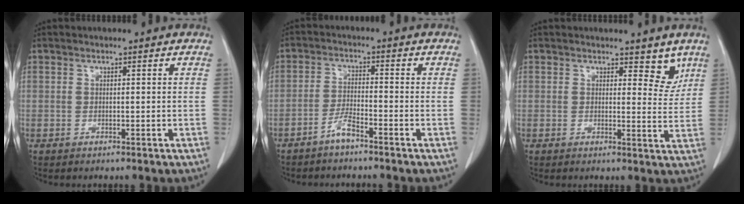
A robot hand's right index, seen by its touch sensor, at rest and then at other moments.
{"total": 3.3, "force": [-2.7, 0.2, 1.9], "torque": [-0.043, 0.002, -0.053]}
{"total": 4.1, "force": [3.0, 2.0, 1.9], "torque": [-0.002, -0.017, 0.032]}